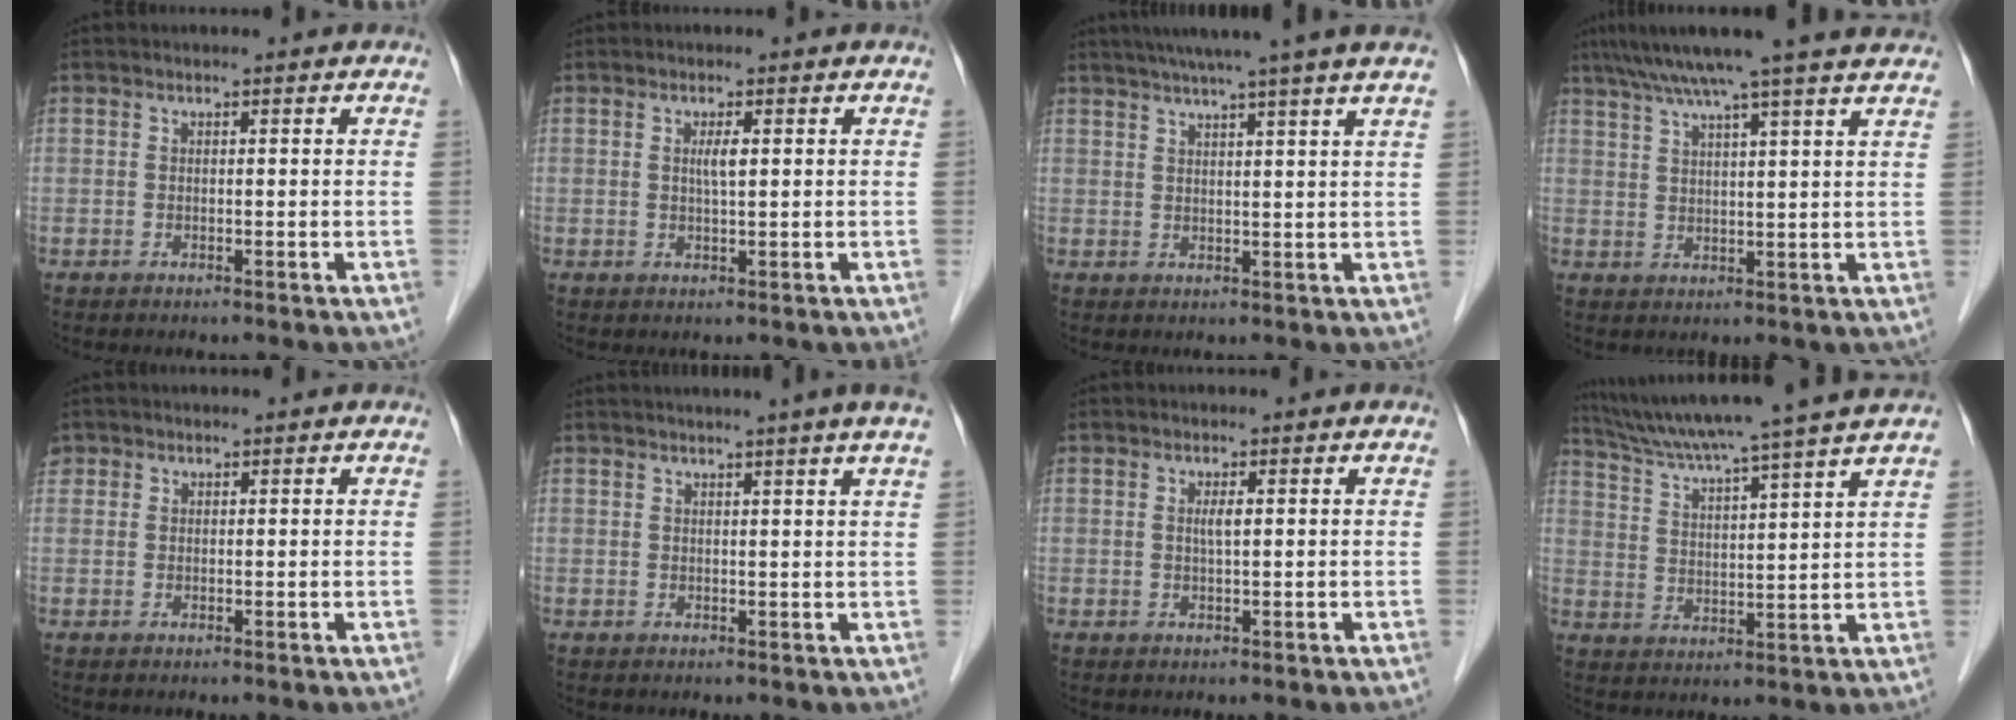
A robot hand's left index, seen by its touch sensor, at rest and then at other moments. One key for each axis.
{"total": 1.8, "fx": 0.4, "fy": 0.2, "fz": 1.8, "tx": -0.036, "ty": 0.000, "tz": 0.007}
{"total": 10.9, "fx": 8.7, "fy": -1.7, "fz": 6.3, "tx": -0.094, "ty": 0.016, "tz": 0.106}
{"total": 15.0, "fx": 12.5, "fy": -0.8, "fz": 8.3, "tx": -0.138, "ty": 0.029, "tz": 0.163}
{"total": 0.9, "fx": 0.5, "fy": 0.7, "fz": 0.0, "tx": 0.008, "ty": 0.003, "tz": 0.008}
{"total": 4.7, "fx": 3.9, "fy": -1.3, "fz": 2.4, "tx": -0.033, "ty": 0.007, "tz": 0.044}
{"total": 1.4, "fx": 0.3, "fy": 0.1, "fz": 1.3, "tx": -0.029, "ty": 0.000, "tz": 0.006}
{"total": 16.2, "fx": 13.9, "fy": -1.8, "fz": 8.1, "tx": -0.141, "ty": -0.001, "tz": 0.205}